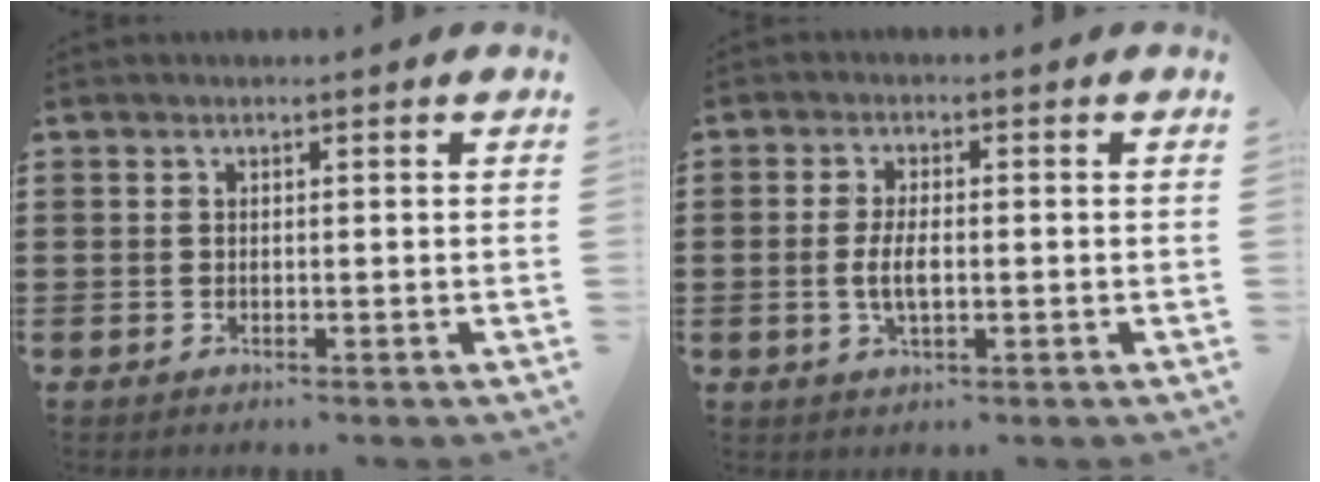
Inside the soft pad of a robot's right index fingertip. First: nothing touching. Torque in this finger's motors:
{"motor_torque": [1.96, 0.17, 0.81, 0.18]}